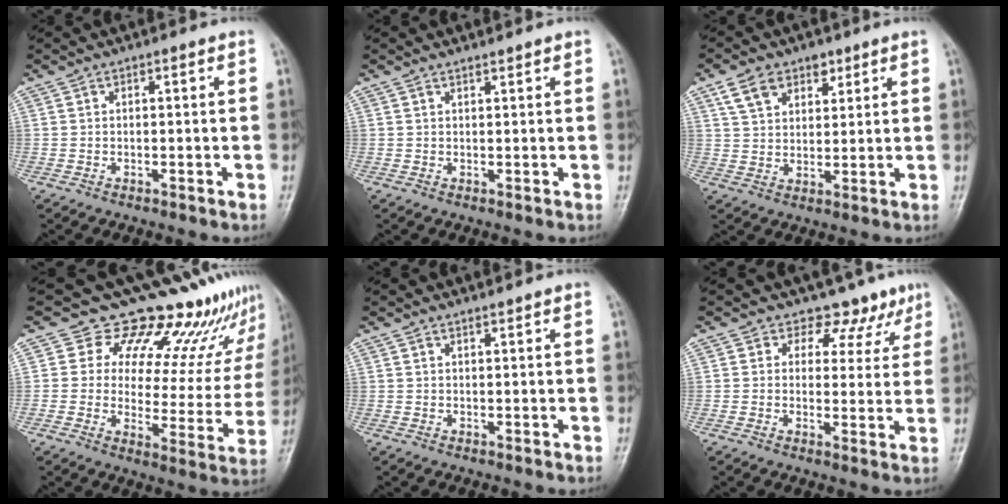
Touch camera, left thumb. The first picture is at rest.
{"total": 0.7, "force": [0.7, 0.1, 0.1], "torque": [-0.003, -0.007, 0.013]}
{"total": 8.0, "force": [4.5, 5.3, 3.9], "torque": [-0.042, -0.013, 0.081]}
{"total": 18.6, "force": [16.5, 7.3, 4.7], "torque": [0.005, -0.135, 0.189]}
{"total": 0.7, "force": [0.7, 0.0, 0.1], "torque": [-0.003, -0.006, 0.012]}
{"total": 7.2, "force": [5.4, 4.8, 0.8], "torque": [0.030, -0.028, 0.052]}